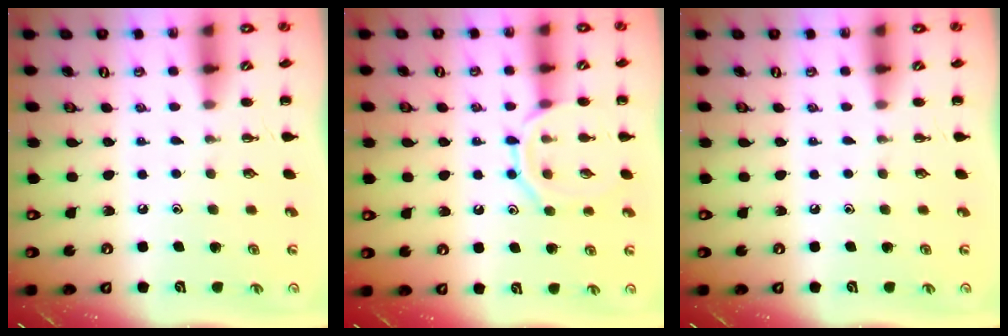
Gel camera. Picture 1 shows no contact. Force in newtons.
{"total": 10.6, "press": 10.6, "slide": 0.7}
{"total": 0.0}